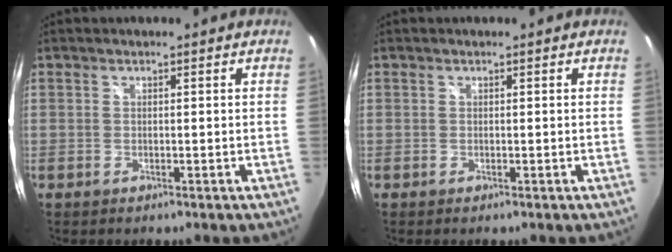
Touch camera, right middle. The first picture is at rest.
{"total": 0.0}